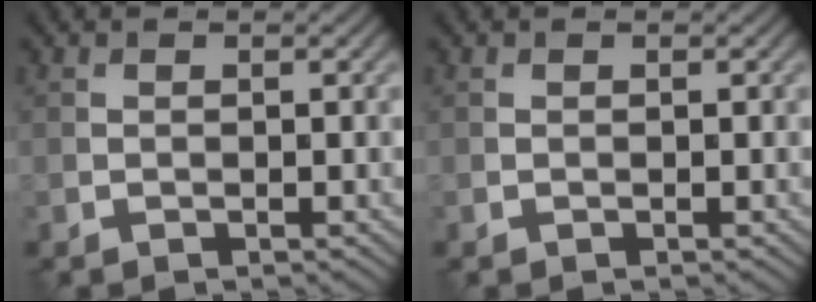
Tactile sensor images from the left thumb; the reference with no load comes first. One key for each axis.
{"total": 0.0}